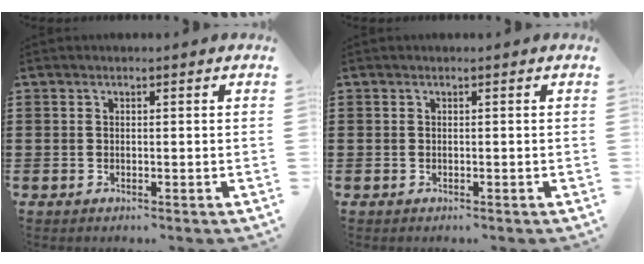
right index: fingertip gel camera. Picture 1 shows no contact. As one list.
[{"total": 0.0}]